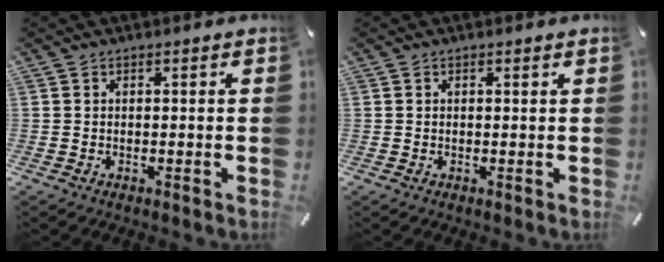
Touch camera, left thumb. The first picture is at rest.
{"total": 0.0}